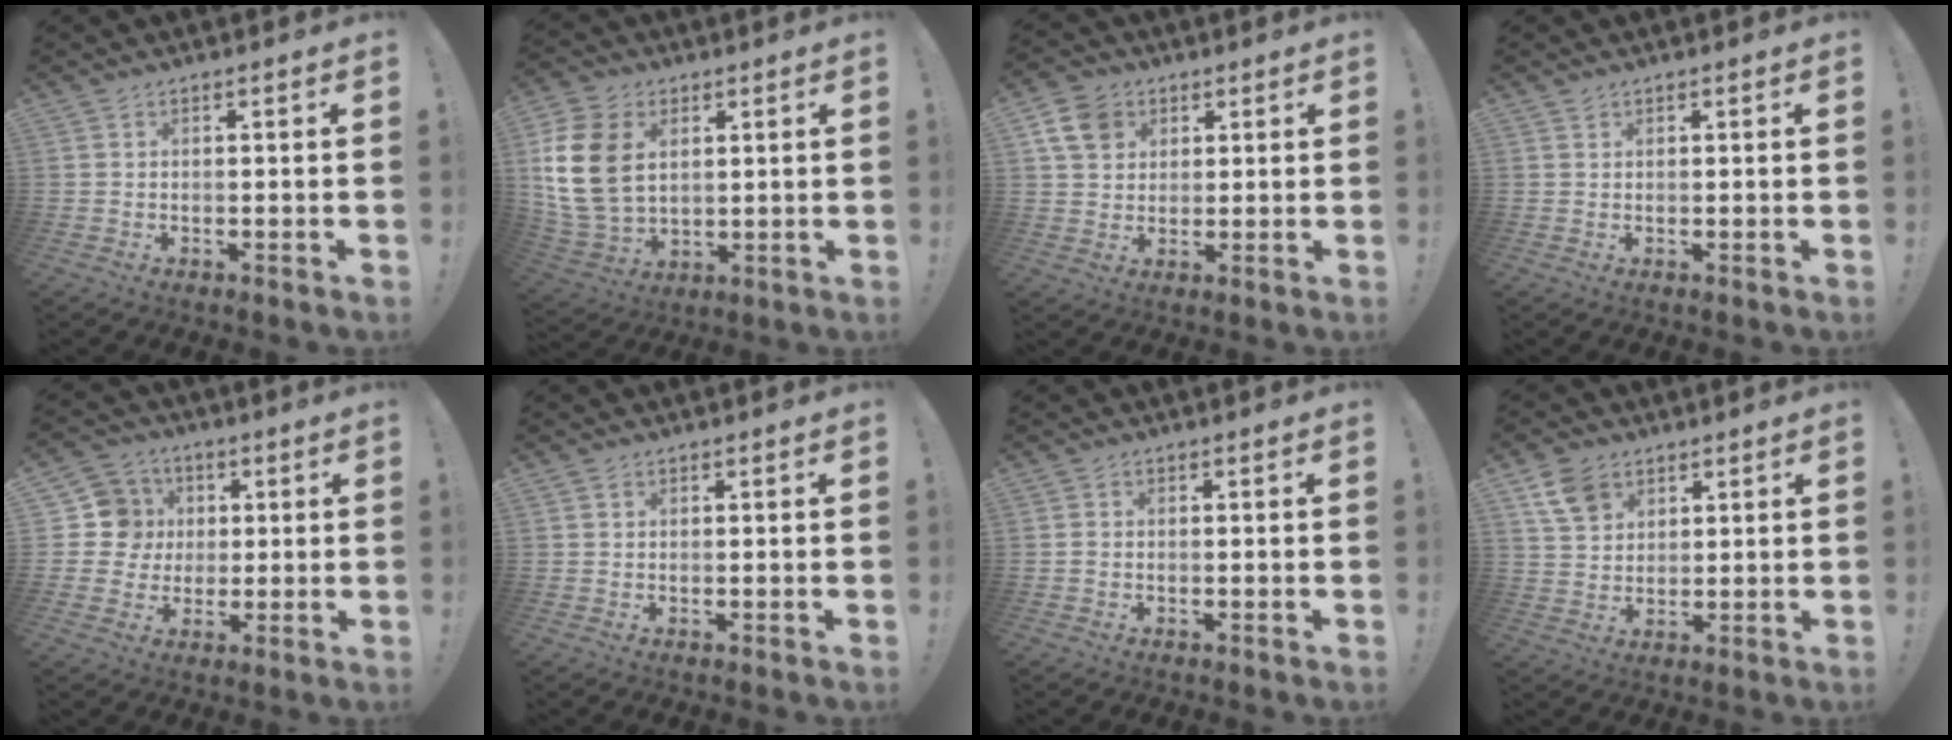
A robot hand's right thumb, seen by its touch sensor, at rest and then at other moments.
{"total": 17.4, "force": [4.1, 12.6, 11.2], "torque": [-0.228, -0.011, 0.076]}
{"total": 9.5, "force": [4.1, 7.5, 4.2], "torque": [-0.069, -0.008, 0.084]}
{"total": 1.0, "force": [0.8, 0.6, 0.1], "torque": [0.002, -0.003, 0.015]}
{"total": 7.7, "force": [0.9, 7.5, 1.4], "torque": [-0.020, 0.000, 0.022]}
{"total": 0.5, "force": [0.3, 0.4, 0.1], "torque": [0.004, -0.001, 0.004]}
{"total": 0.6, "force": [-0.2, 0.4, 0.3], "torque": [-0.004, 0.002, -0.004]}
{"total": 8.5, "force": [4.8, 5.9, 3.8], "torque": [-0.059, -0.014, 0.095]}